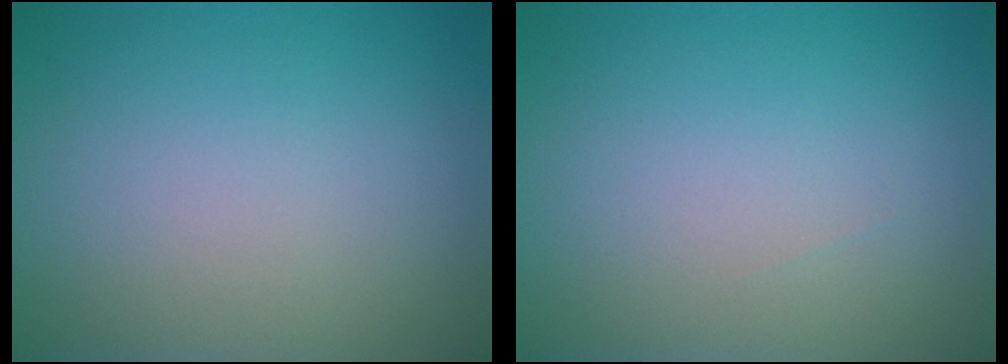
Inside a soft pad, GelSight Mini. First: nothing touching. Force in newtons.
{"total": 0.0}